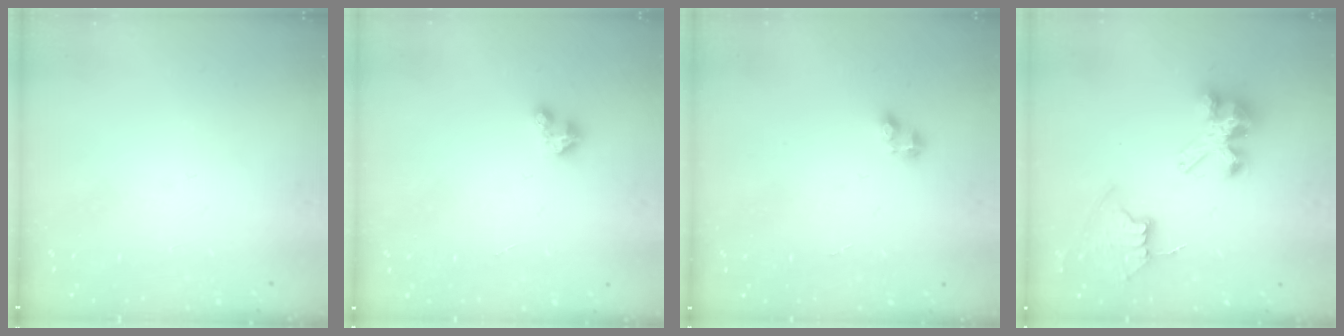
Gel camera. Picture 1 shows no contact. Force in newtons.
{"total": 2.7, "press": 2.7, "slide": 0.3}
{"total": 2.5, "press": 2.5, "slide": 0.3}
{"total": 7.9, "press": 7.8, "slide": 0.6}